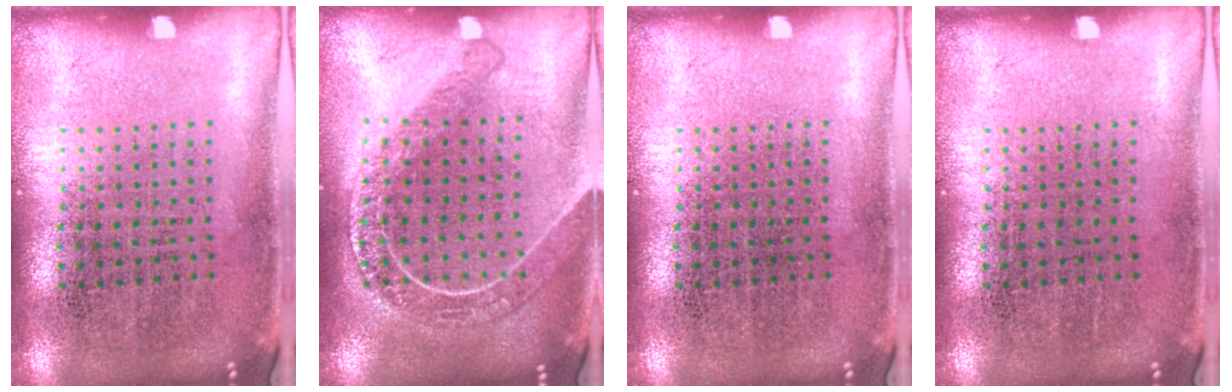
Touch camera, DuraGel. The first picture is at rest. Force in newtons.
{"total": 1.8, "press": 1.6, "slide": 0.8}
{"total": 0.0}
{"total": 0.0}